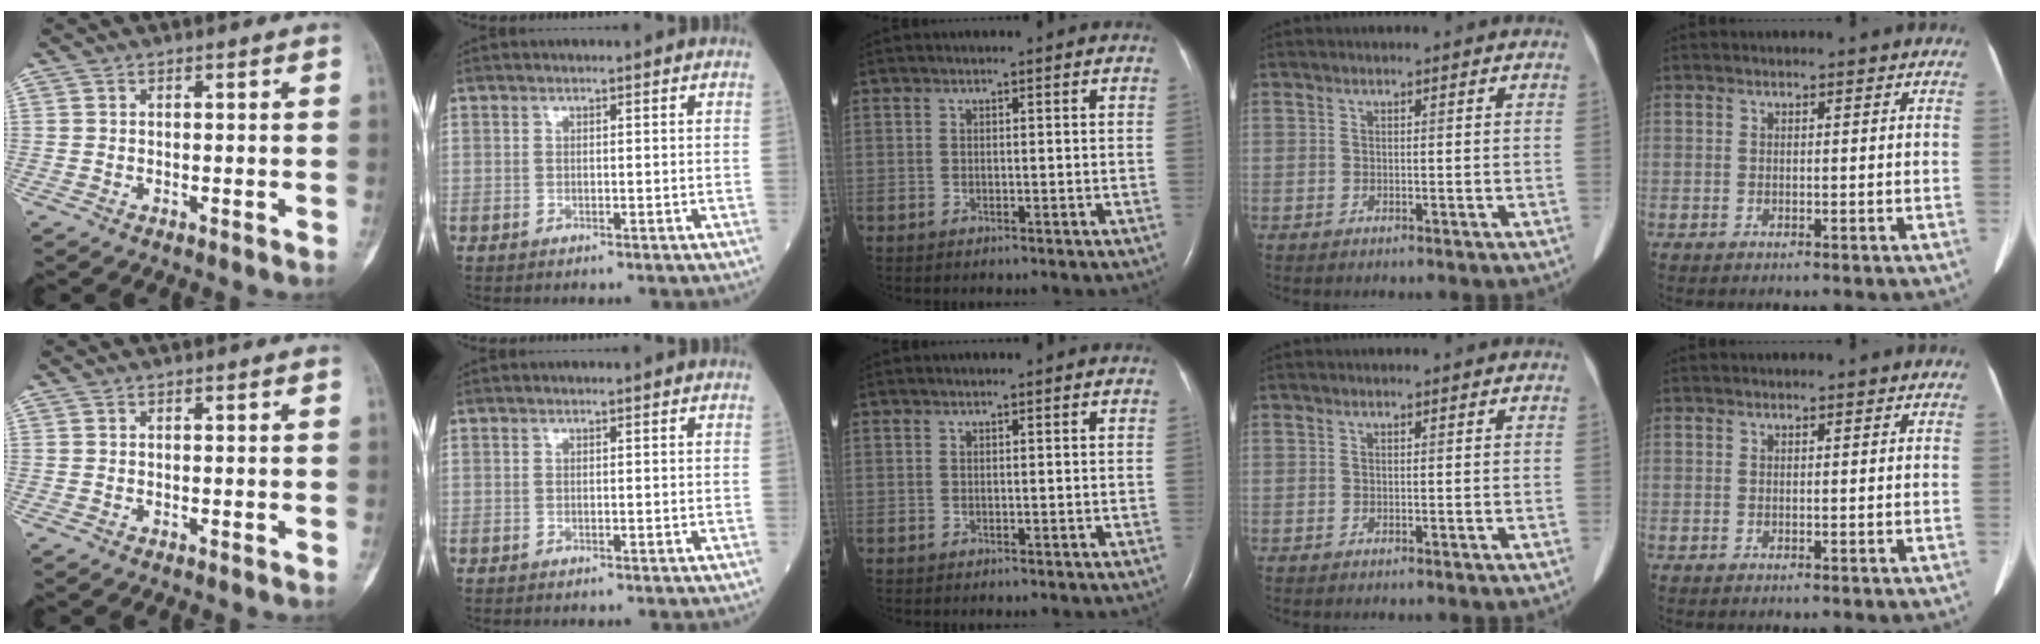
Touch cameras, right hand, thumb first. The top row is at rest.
{}